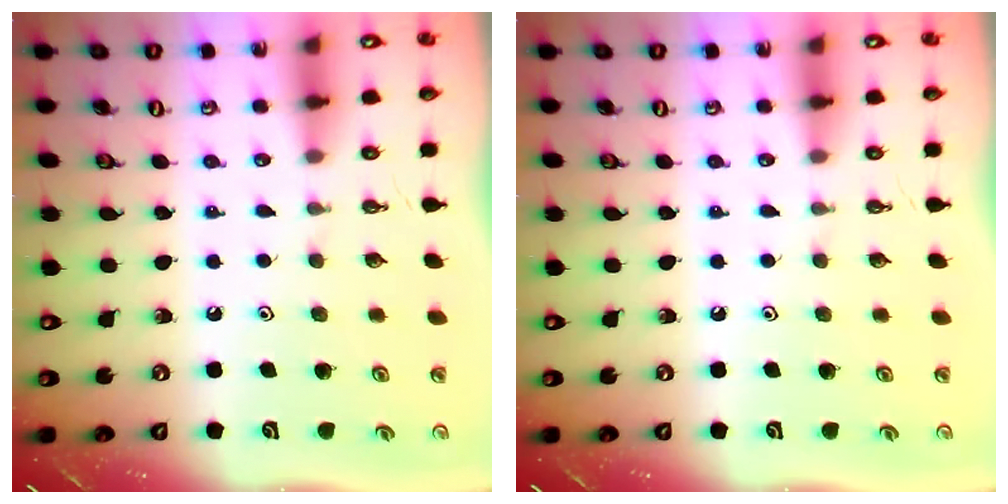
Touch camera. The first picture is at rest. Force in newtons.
{"total": 0.0}